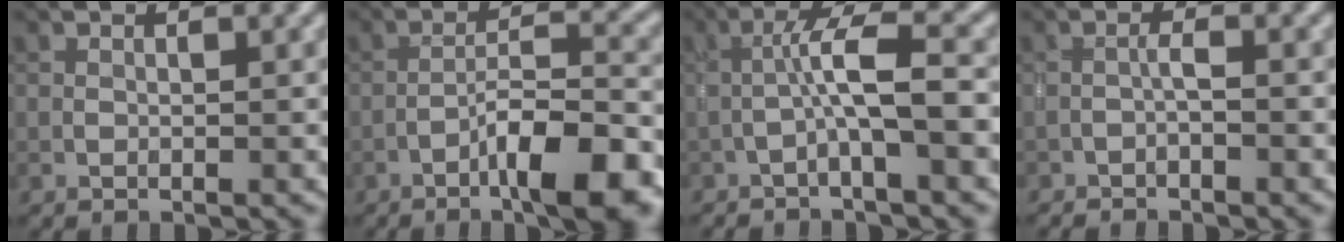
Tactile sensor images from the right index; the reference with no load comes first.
{"total": 8.5, "force": [-4.8, 1.5, 6.9], "torque": [-0.106, 0.018, -0.074]}
{"total": 4.3, "force": [-1.3, 0.3, 4.1], "torque": [-0.073, 0.020, -0.032]}
{"total": 1.4, "force": [-1.2, 0.2, 0.7], "torque": [-0.016, -0.001, -0.025]}